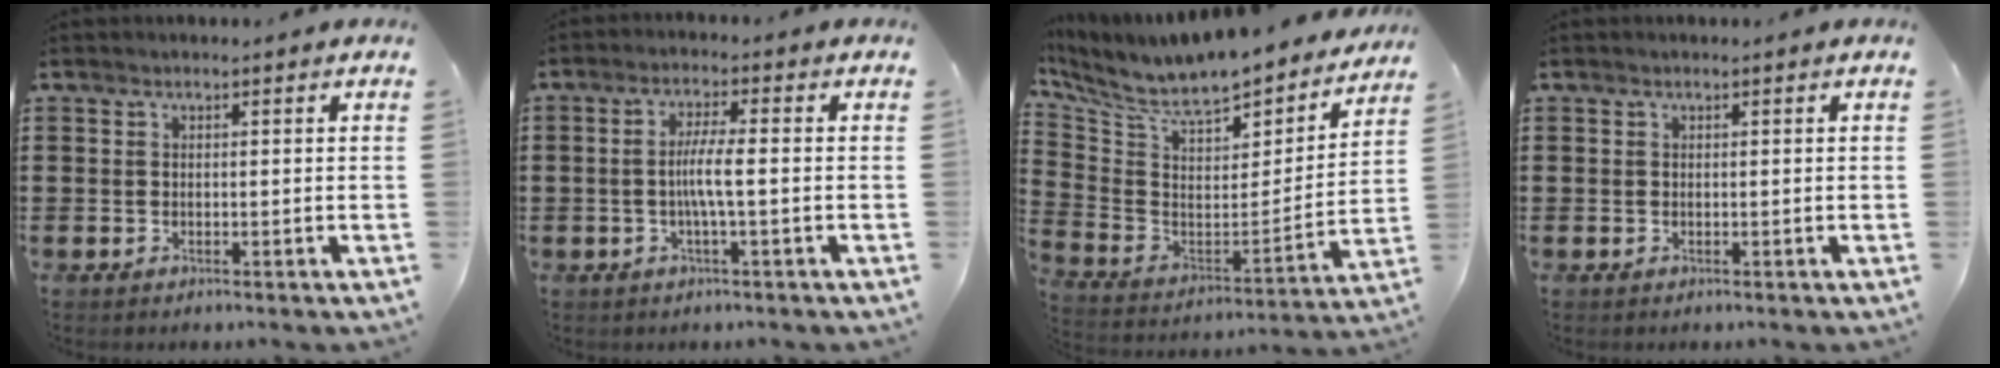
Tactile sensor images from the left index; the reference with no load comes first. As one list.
[{"total": 4.8, "force": [-0.7, 0.3, 4.8], "torque": [-0.091, -0.004, -0.019]}, {"total": 7.6, "force": [6.6, 2.0, 3.0], "torque": [-0.097, -0.064, 0.109]}, {"total": 0.0}]